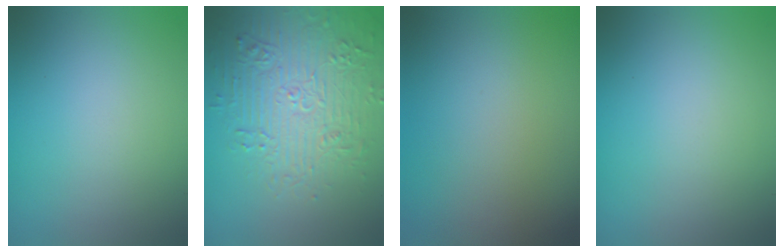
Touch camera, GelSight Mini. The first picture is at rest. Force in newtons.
{"total": 5.2, "press": 5.1, "slide": 1.3}
{"total": 0.0}
{"total": 0.0}